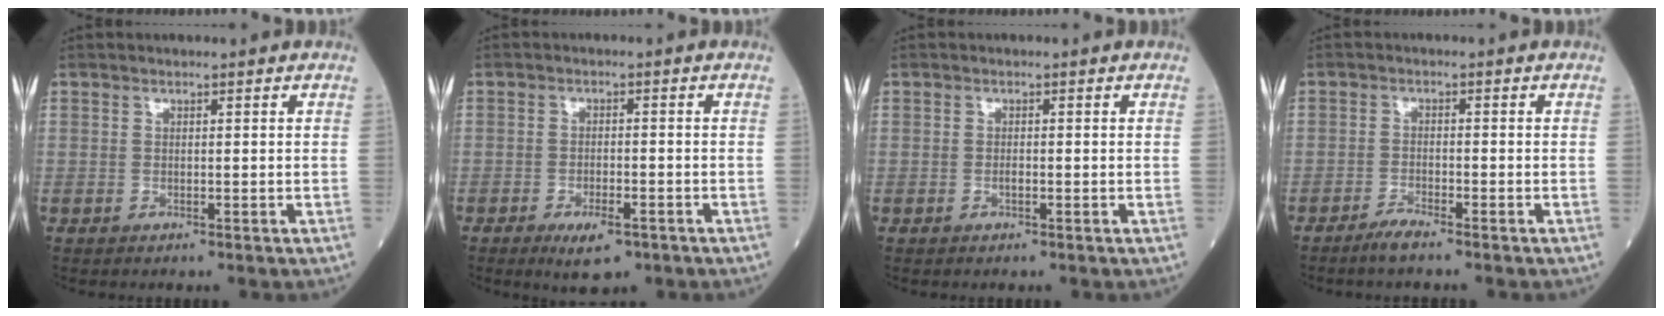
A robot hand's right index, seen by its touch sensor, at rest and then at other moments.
{"total": 4.8, "force": [-2.9, 1.6, 3.5], "torque": [-0.060, -0.004, -0.039]}
{"total": 0.6, "force": [-0.2, 0.2, 0.6], "torque": [-0.014, 0.001, -0.003]}
{"total": 2.4, "force": [-2.1, -0.2, 1.1], "torque": [-0.030, -0.005, -0.044]}